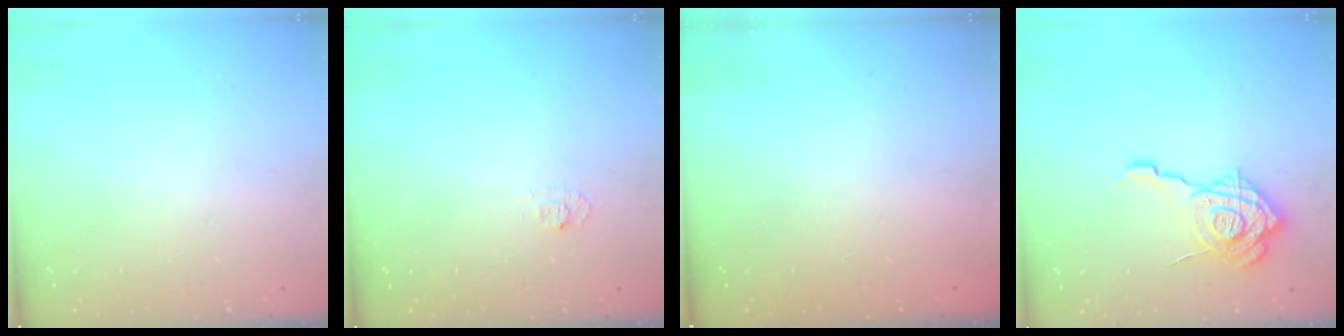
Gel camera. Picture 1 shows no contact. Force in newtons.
{"total": 4.1, "press": 4.1, "slide": 0.5}
{"total": 2.3, "press": 2.2, "slide": 0.7}
{"total": 18.2, "press": 18.1, "slide": 2.0}